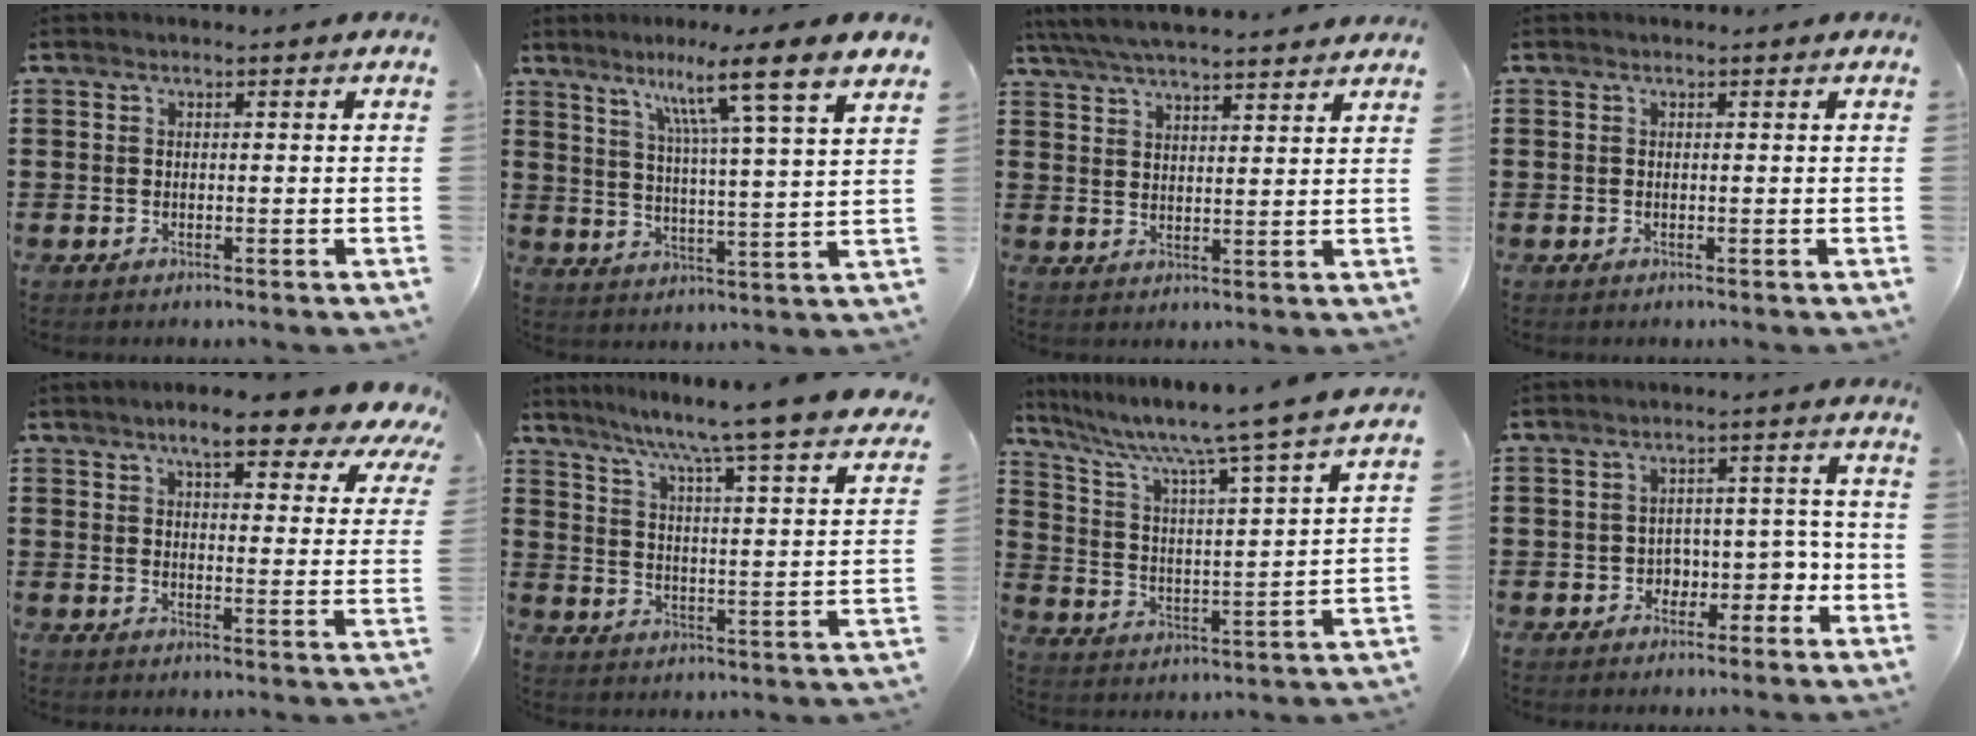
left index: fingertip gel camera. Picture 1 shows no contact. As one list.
[{"total": 10.0, "force": [7.0, -0.7, 7.1], "torque": [-0.128, -0.042, 0.103]}, {"total": 5.5, "force": [5.2, 0.2, 1.9], "torque": [-0.053, -0.021, 0.092]}, {"total": 0.0}, {"total": 8.8, "force": [7.1, 1.6, 5.1], "torque": [-0.096, -0.027, 0.119]}, {"total": 7.0, "force": [5.9, -1.7, 3.4], "torque": [-0.081, -0.061, 0.084]}, {"total": 7.5, "force": [6.3, -1.0, 3.8], "torque": [-0.104, -0.057, 0.094]}, {"total": 4.0, "force": [-2.2, 3.0, 1.5], "torque": [-0.039, 0.010, -0.047]}]